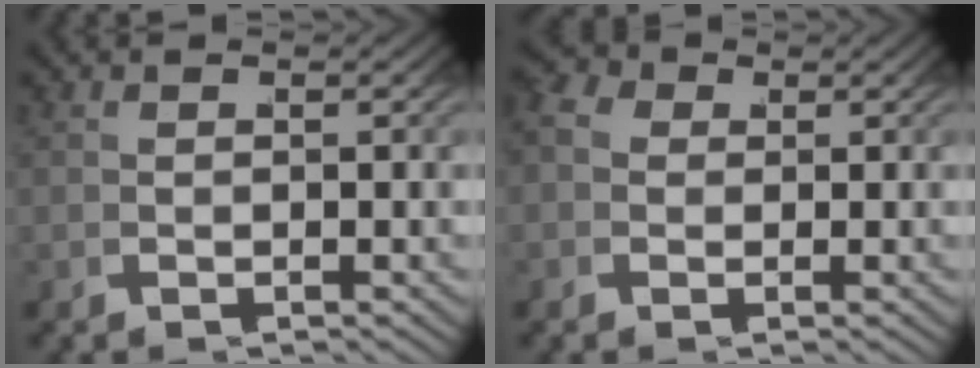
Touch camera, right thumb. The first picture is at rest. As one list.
[{"total": 3.2, "force": [0.8, 2.8, 1.2], "torque": [-0.029, 0.002, 0.003]}]